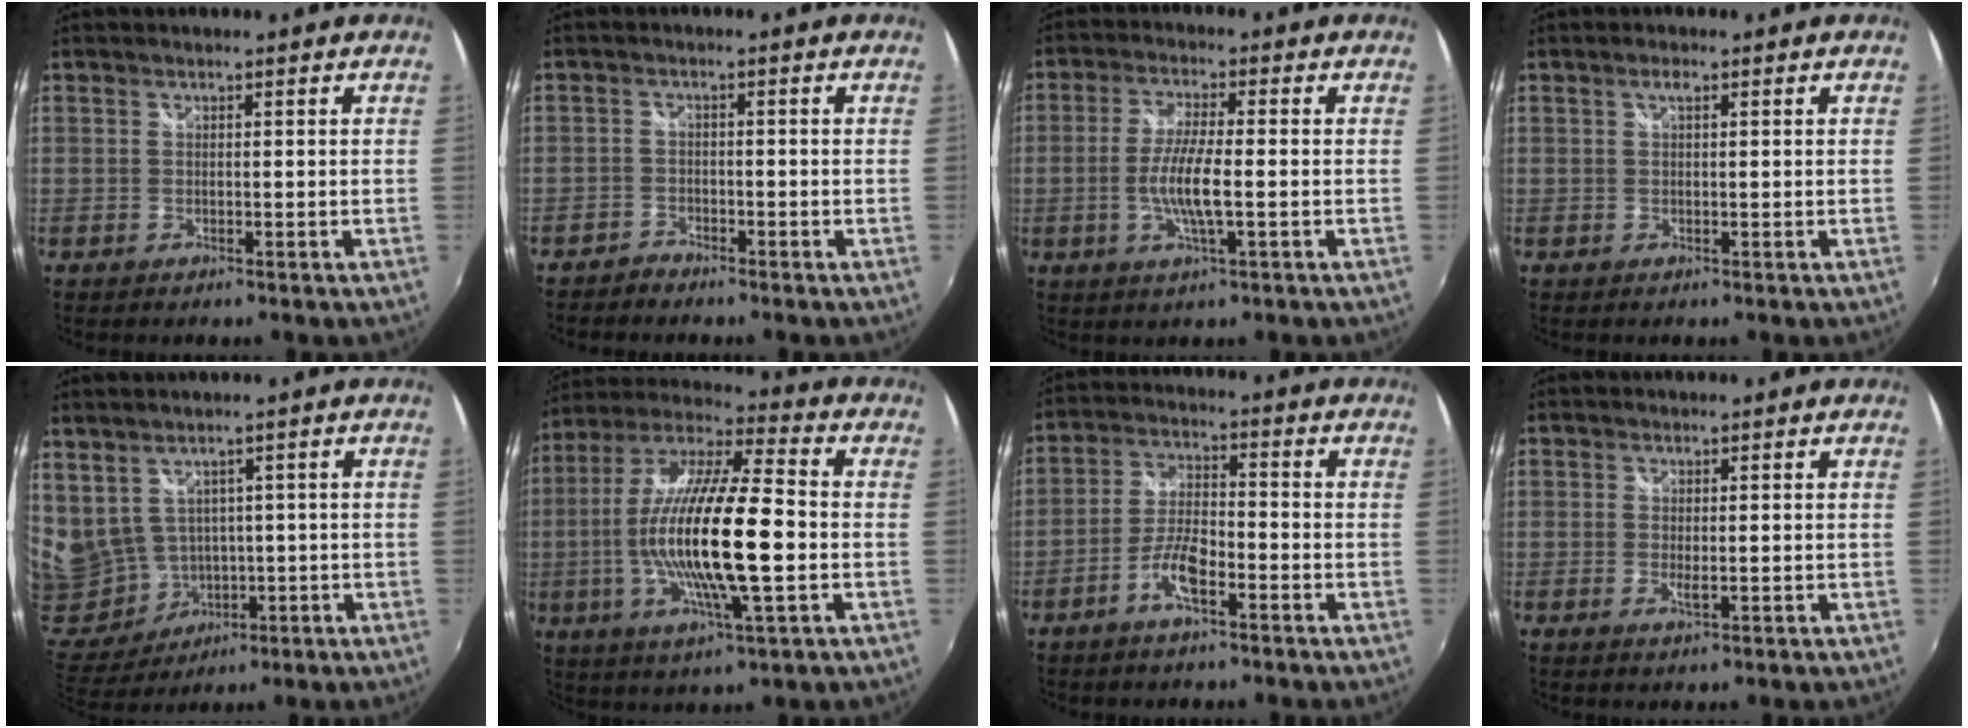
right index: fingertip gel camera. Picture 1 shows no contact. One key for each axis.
{"total": 2.4, "fx": -2.2, "fy": 0.9, "fz": -0.2, "tx": -0.009, "ty": 0.003, "tz": -0.048}
{"total": 7.6, "fx": -1.6, "fy": 1.0, "fz": 7.4, "tx": -0.146, "ty": -0.006, "tz": -0.030}
{"total": 1.2, "fx": 0.5, "fy": 0.4, "fz": 1.0, "tx": -0.018, "ty": 0.004, "tz": 0.007}
{"total": 13.4, "fx": 3.1, "fy": 10.7, "fz": 7.4, "tx": -0.185, "ty": -0.004, "tz": 0.099}
{"total": 20.7, "fx": -2.9, "fy": 3.6, "fz": 20.2, "tx": -0.378, "ty": -0.013, "tz": -0.056}
{"total": 6.6, "fx": -3.8, "fy": 1.8, "fz": 5.1, "tx": -0.111, "ty": 0.005, "tz": -0.072}
{"total": 1.5, "fx": -0.2, "fy": 0.5, "fz": 1.4, "tx": -0.027, "ty": -0.005, "tz": -0.003}